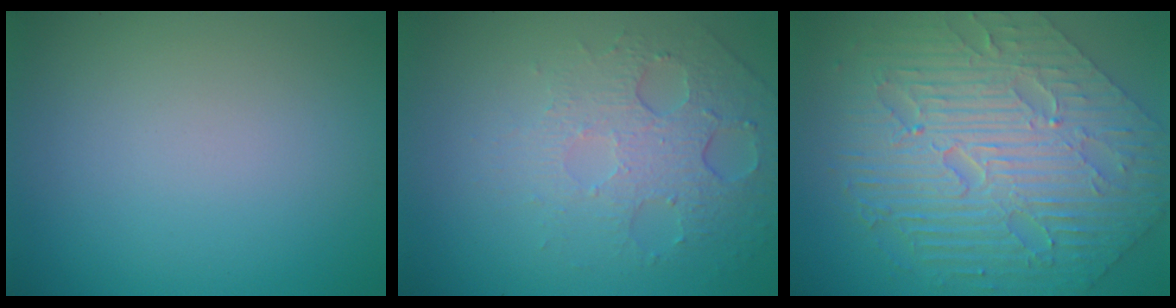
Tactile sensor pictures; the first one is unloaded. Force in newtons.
{"total": 5.2, "press": 3.3, "slide": 3.9}
{"total": 10.4, "press": 7.1, "slide": 7.6}